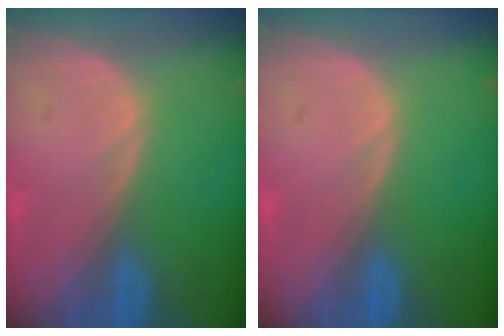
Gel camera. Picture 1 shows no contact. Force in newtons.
{"total": 0.0}